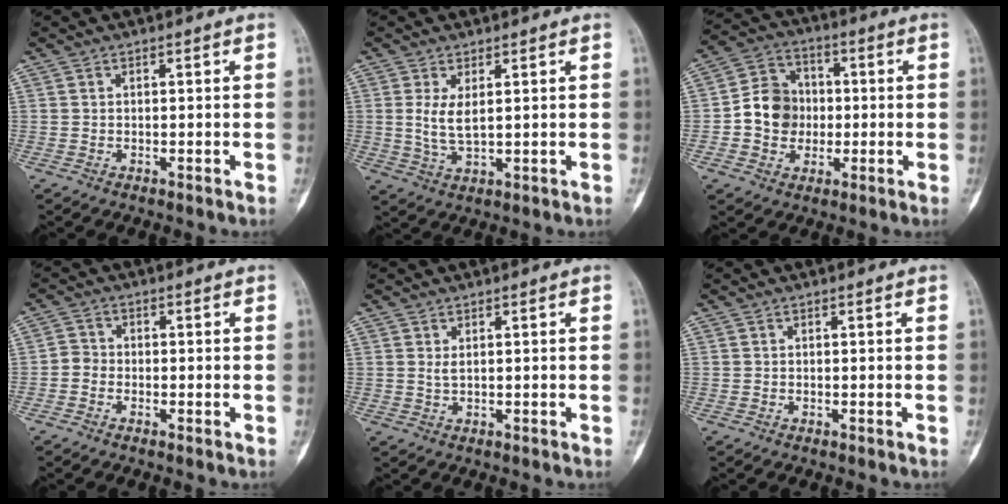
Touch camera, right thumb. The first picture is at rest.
{"total": 4.6, "force": [1.0, 1.7, 4.2], "torque": [-0.089, -0.012, 0.025]}
{"total": 10.3, "force": [-0.8, 9.1, 4.8], "torque": [-0.048, 0.024, -0.024]}
{"total": 2.1, "force": [-0.9, 1.8, 0.7], "torque": [-0.004, 0.009, -0.029]}
{"total": 1.2, "force": [0.5, 0.6, 1.0], "torque": [-0.021, 0.000, 0.014]}
{"total": 0.0}